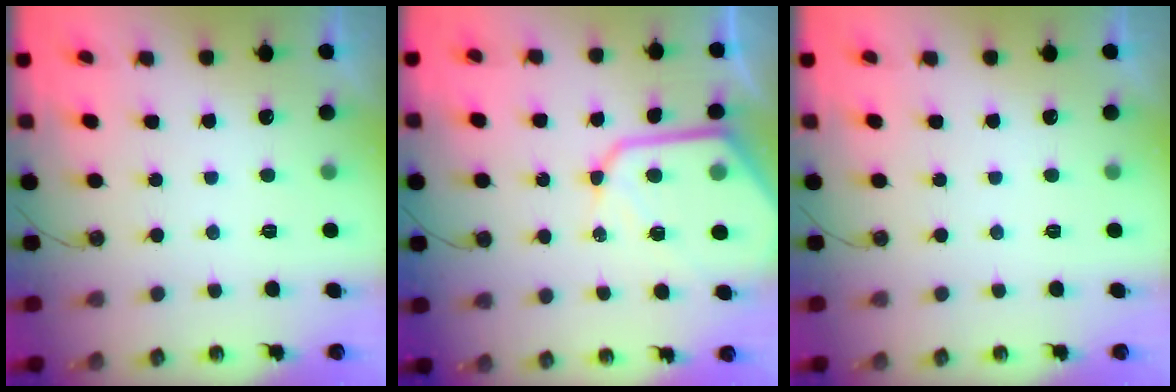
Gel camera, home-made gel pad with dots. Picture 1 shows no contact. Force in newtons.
{"total": 14.0, "press": 14.0, "slide": 1.2}
{"total": 0.0}